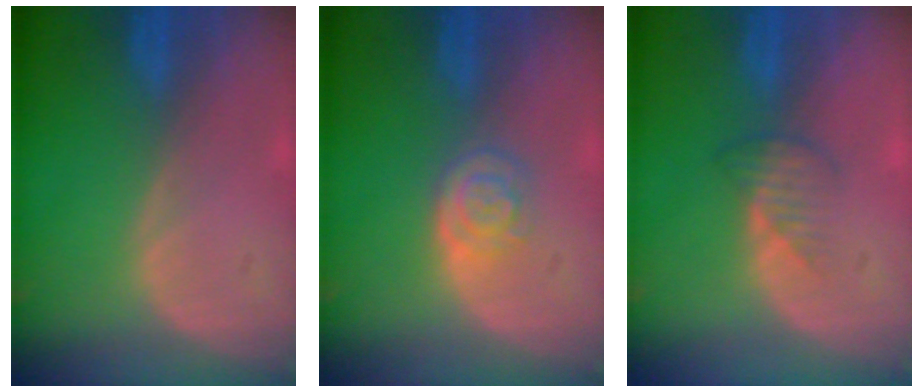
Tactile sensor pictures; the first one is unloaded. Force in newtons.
{"total": 3.5, "press": 3.5, "slide": 0.6}
{"total": 2.5, "press": 2.5, "slide": 0.3}